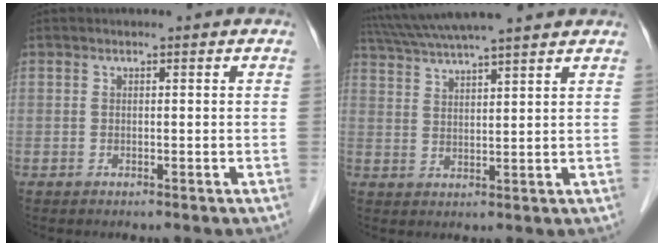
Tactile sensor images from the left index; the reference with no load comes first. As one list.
[{"total": 14.1, "force": [12.4, 0.4, 6.7], "torque": [-0.125, 0.040, 0.191]}]